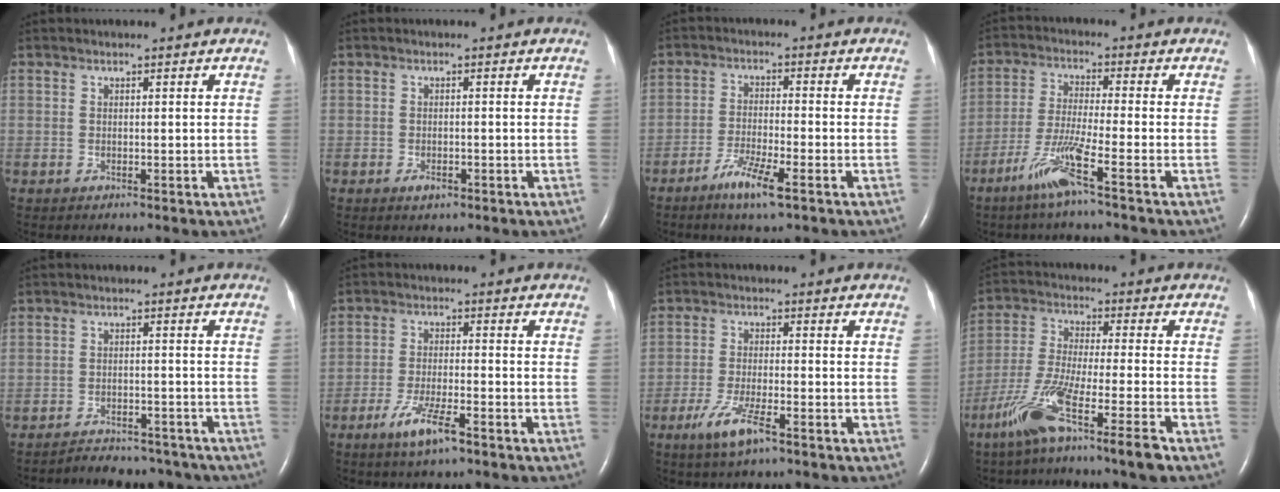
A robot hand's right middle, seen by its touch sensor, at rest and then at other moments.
{"total": 1.4, "force": [-0.8, 0.7, 0.9], "torque": [-0.018, -0.001, -0.009]}
{"total": 5.8, "force": [-3.6, 0.2, 4.6], "torque": [-0.098, -0.012, -0.067]}
{"total": 7.2, "force": [-4.4, -1.1, 5.6], "torque": [-0.115, -0.020, -0.094]}
{"total": 8.8, "force": [-8.1, 3.2, 1.2], "torque": [-0.014, 0.008, -0.099]}
{"total": 6.1, "force": [-3.8, 0.7, 4.7], "torque": [-0.104, -0.011, -0.067]}
{"total": 6.0, "force": [-3.5, 0.9, 4.8], "torque": [-0.110, -0.013, -0.063]}
{"total": 11.8, "force": [-7.4, -0.6, 9.2], "torque": [-0.186, -0.031, -0.143]}